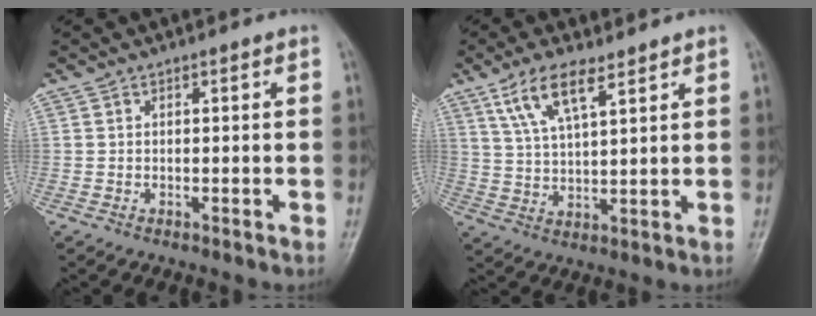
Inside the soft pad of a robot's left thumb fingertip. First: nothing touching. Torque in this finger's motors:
{"motor_torque": [0.27, 0.27, 0.33, -0.22, 0.06]}